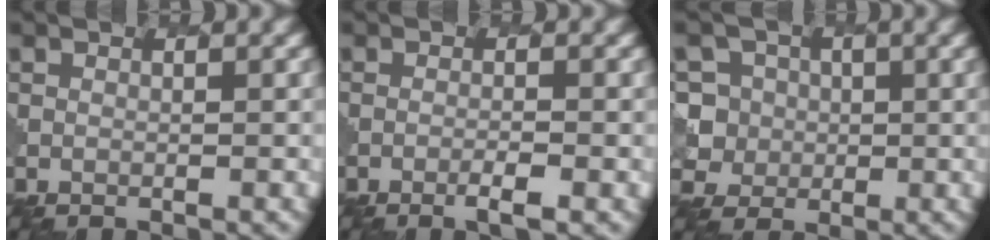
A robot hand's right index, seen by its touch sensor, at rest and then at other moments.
{"total": 1.7, "force": [-0.8, 0.3, 1.4], "torque": [-0.022, 0.002, -0.019]}
{"total": 5.7, "force": [0.9, 5.5, 1.1], "torque": [-0.016, 0.020, 0.011]}